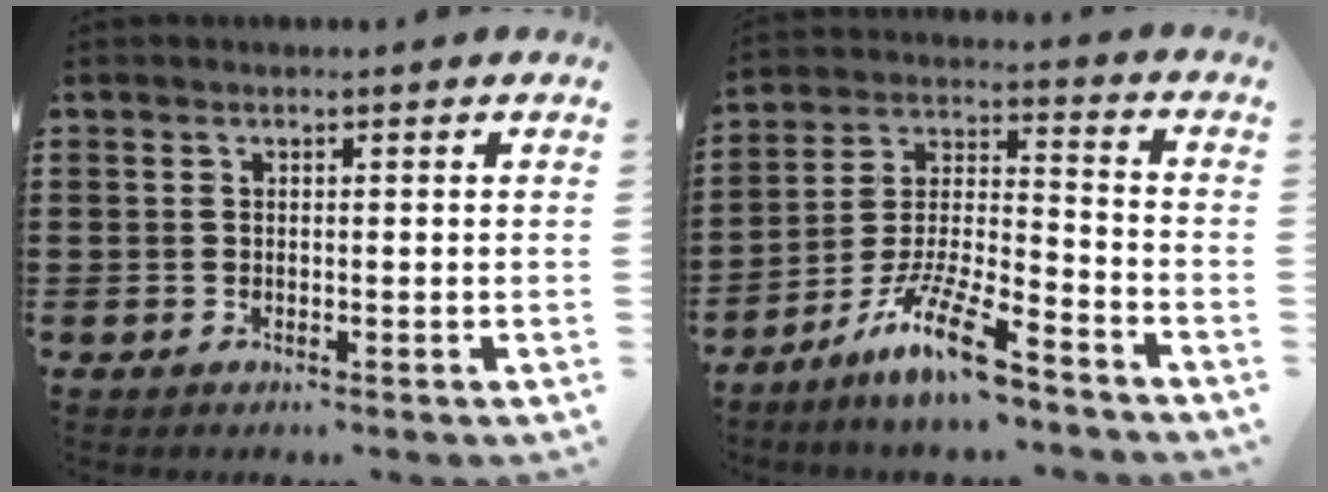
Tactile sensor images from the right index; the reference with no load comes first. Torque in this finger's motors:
{"motor_torque": [1.38, -0.75, 0.76, 0.10]}